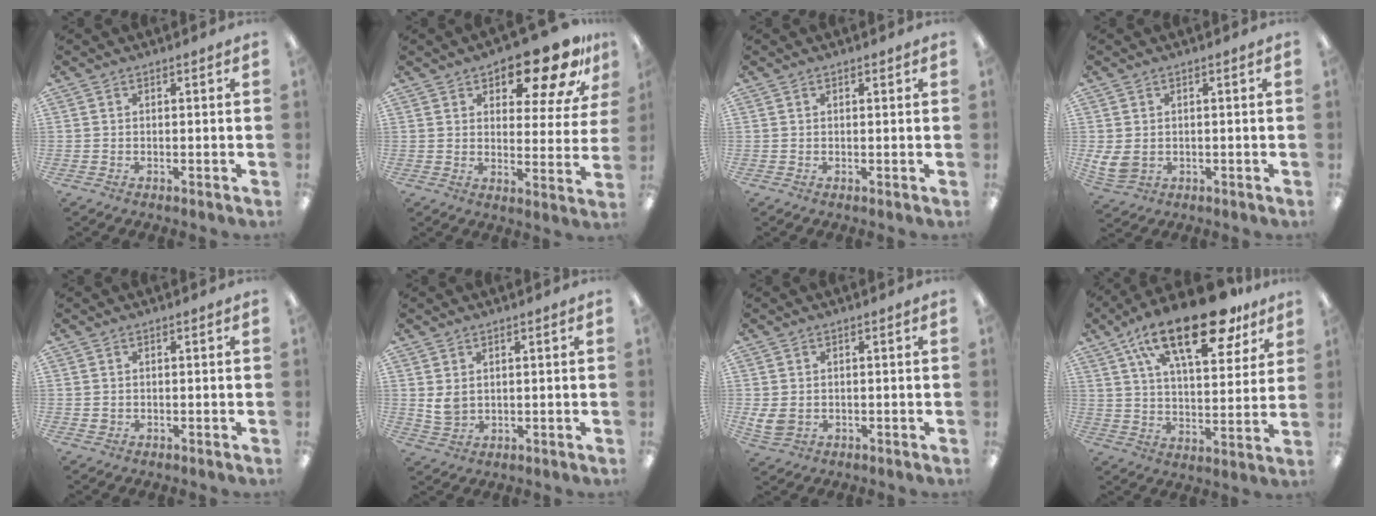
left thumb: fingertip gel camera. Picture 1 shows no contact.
{"total": 16.1, "force": [11.7, 6.3, 9.1], "torque": [-0.126, -0.074, 0.195]}
{"total": 0.8, "force": [0.5, 0.3, 0.5], "torque": [-0.010, 0.003, 0.008]}
{"total": 4.5, "force": [0.1, 3.5, 2.8], "torque": [-0.071, -0.003, 0.002]}
{"total": 0.8, "force": [0.2, 0.7, 0.4], "torque": [-0.007, 0.005, 0.001]}
{"total": 3.9, "force": [1.5, 2.6, 2.5], "torque": [-0.049, -0.003, 0.027]}
{"total": 4.2, "force": [-0.3, 3.2, 2.6], "torque": [-0.067, -0.002, -0.008]}
{"total": 24.0, "force": [14.8, 9.7, 16.2], "torque": [-0.256, -0.067, 0.244]}